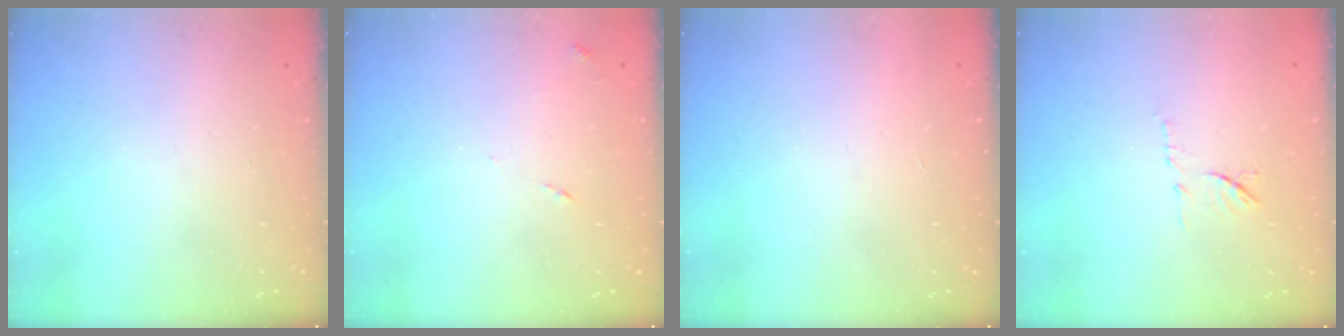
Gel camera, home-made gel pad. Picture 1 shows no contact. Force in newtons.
{"total": 7.4, "press": 7.4, "slide": 0.7}
{"total": 1.6, "press": 1.6, "slide": 0.1}
{"total": 7.1, "press": 7.1, "slide": 1.0}